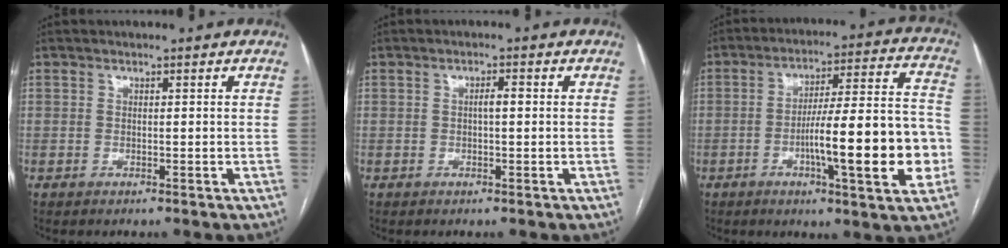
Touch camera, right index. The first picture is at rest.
{"total": 1.7, "force": [0.1, 0.4, 1.6], "torque": [-0.029, 0.004, 0.001]}
{"total": 18.0, "force": [-4.5, 1.8, 17.4], "torque": [-0.243, 0.016, -0.064]}